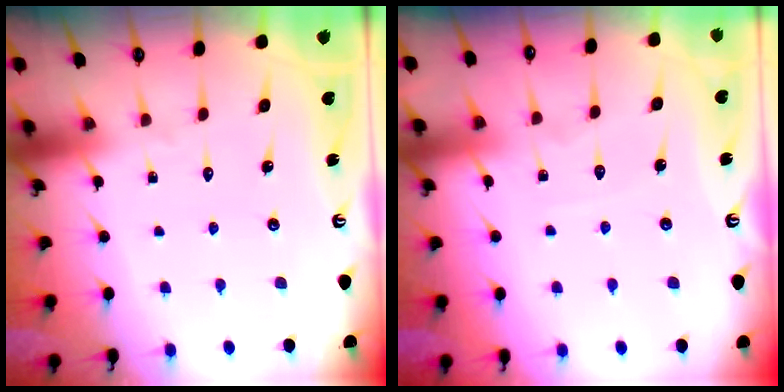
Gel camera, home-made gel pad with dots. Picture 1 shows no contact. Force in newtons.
{"total": 3.8, "press": 3.8, "slide": 0.5}